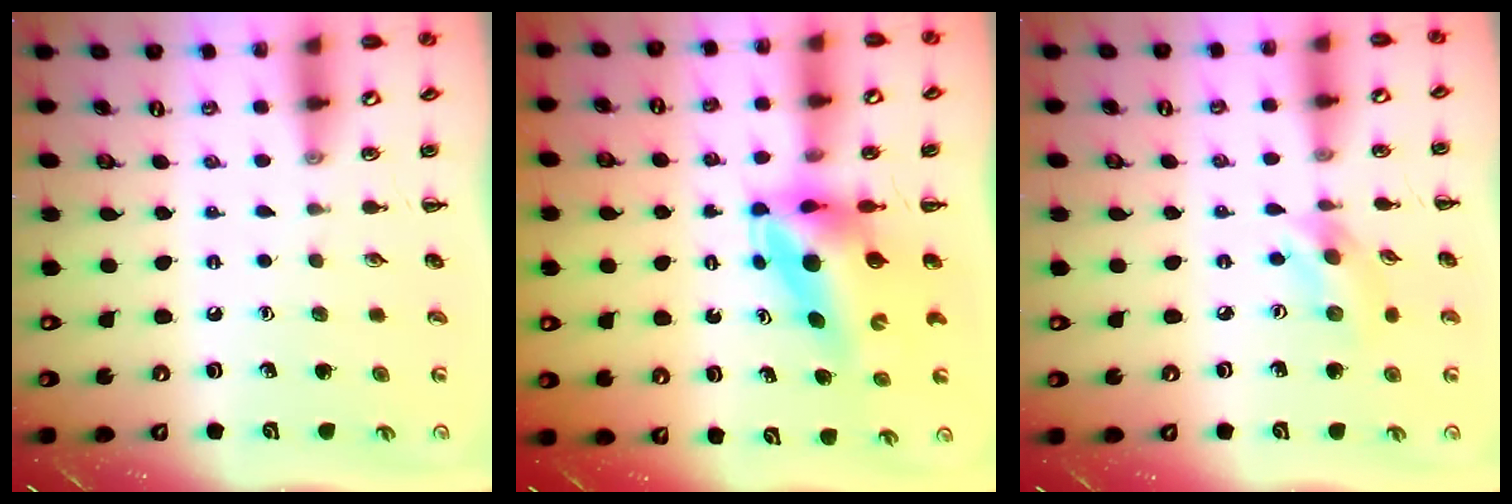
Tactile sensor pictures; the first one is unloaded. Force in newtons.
{"total": 6.6, "press": 6.3, "slide": 1.9}
{"total": 5.2, "press": 5.2, "slide": 0.5}